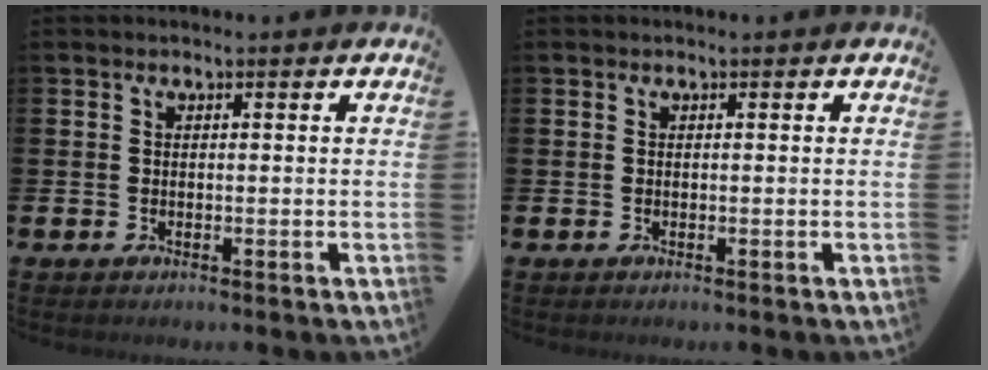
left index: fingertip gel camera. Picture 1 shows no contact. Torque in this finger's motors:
{"motor_torque": [0.00, 0.00, 0.04, 0.00]}